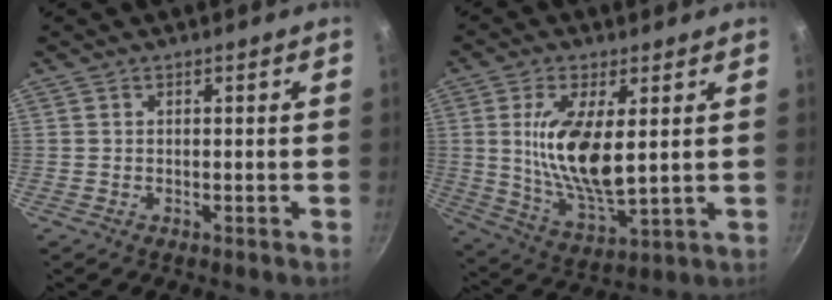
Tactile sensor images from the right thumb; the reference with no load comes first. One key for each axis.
{"total": 14.3, "fx": 2.5, "fy": 5.7, "fz": 12.9, "tx": -0.244, "ty": -0.021, "tz": 0.053}